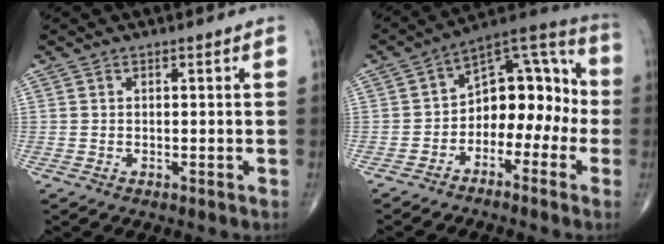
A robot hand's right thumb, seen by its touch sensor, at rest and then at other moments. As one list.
[{"total": 13.5, "force": [-3.2, 8.8, 9.8], "torque": [-0.089, 0.068, -0.062]}]